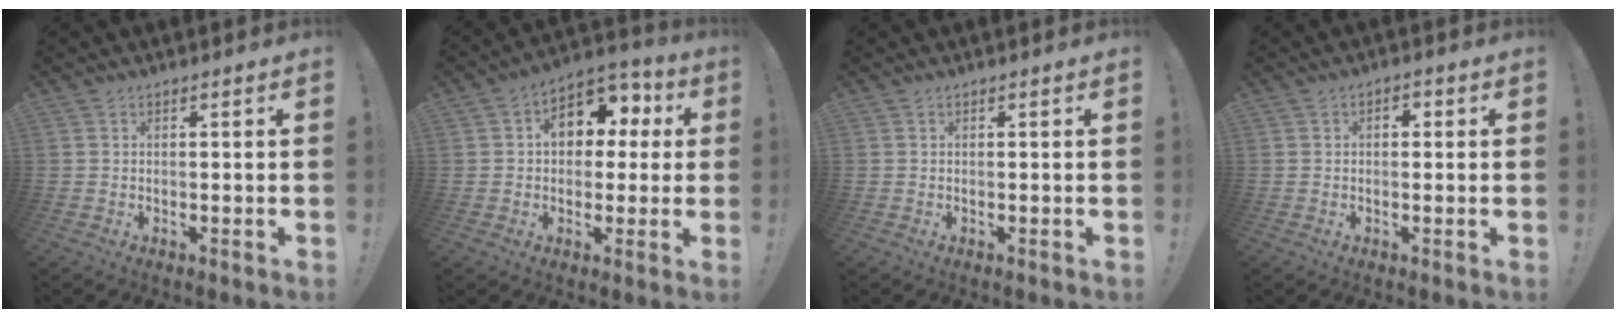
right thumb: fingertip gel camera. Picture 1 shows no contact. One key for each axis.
{"total": 11.1, "fx": 2.8, "fy": 8.4, "fz": 6.8, "tx": -0.094, "ty": -0.003, "tz": 0.054}
{"total": 0.0}
{"total": 2.0, "fx": -0.2, "fy": 1.5, "fz": 1.3, "tx": -0.014, "ty": 0.004, "tz": -0.009}